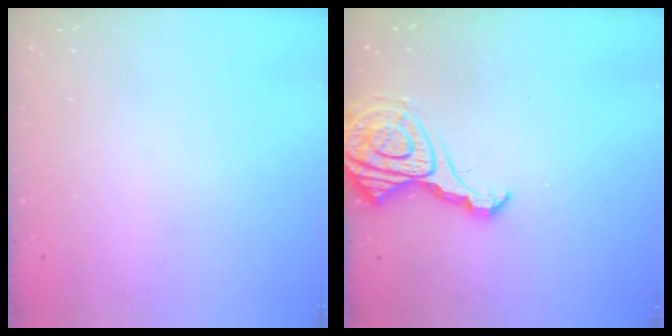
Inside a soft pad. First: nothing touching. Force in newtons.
{"total": 13.1, "press": 13.0, "slide": 1.4}